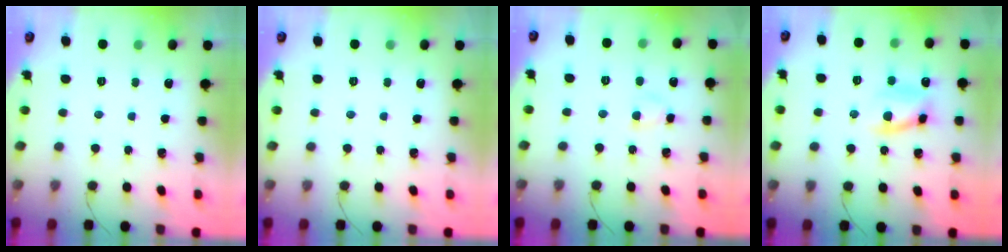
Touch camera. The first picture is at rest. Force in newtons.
{"total": 0.0}
{"total": 3.5, "press": 3.3, "slide": 1.1}
{"total": 9.2, "press": 9.2, "slide": 0.9}